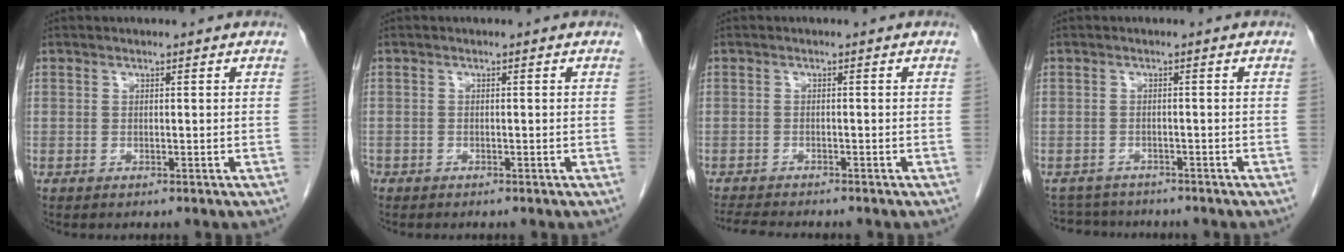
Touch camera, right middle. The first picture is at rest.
{"total": 0.6, "force": [-0.5, 0.4, 0.1], "torque": [-0.008, 0.001, -0.011]}
{"total": 5.1, "force": [-4.7, 0.4, 2.0], "torque": [-0.034, -0.016, -0.076]}
{"total": 4.9, "force": [-4.7, 1.2, 0.2], "torque": [-0.003, -0.003, -0.073]}